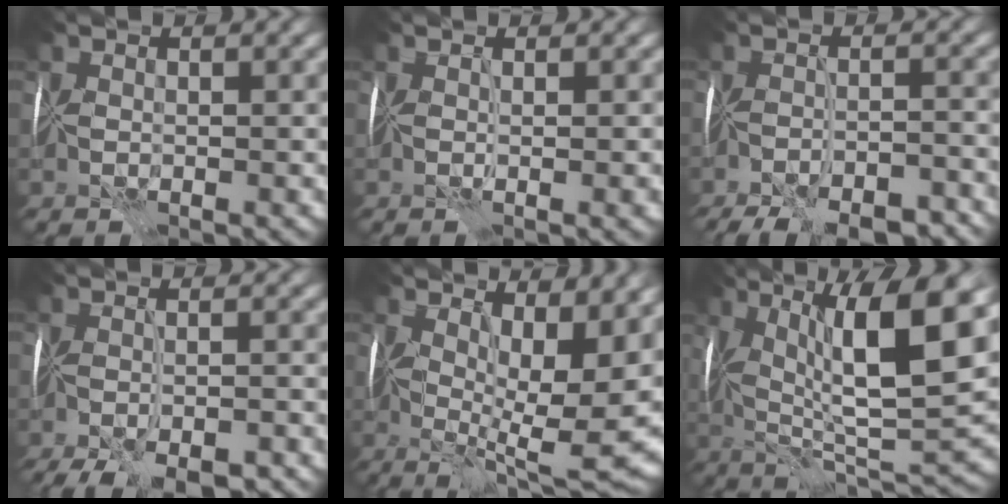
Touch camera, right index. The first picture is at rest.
{"total": 1.9, "force": [0.0, 0.4, 1.9], "torque": [-0.019, -0.003, 0.003]}
{"total": 11.1, "force": [-9.4, 3.6, 4.6], "torque": [-0.055, -0.011, -0.115]}
{"total": 8.2, "force": [-6.2, 2.6, 4.7], "torque": [-0.069, -0.023, -0.085]}
{"total": 12.1, "force": [2.3, 4.7, 10.9], "torque": [-0.167, -0.018, 0.043]}
{"total": 13.4, "force": [3.6, 4.0, 12.3], "torque": [-0.202, 0.006, 0.063]}